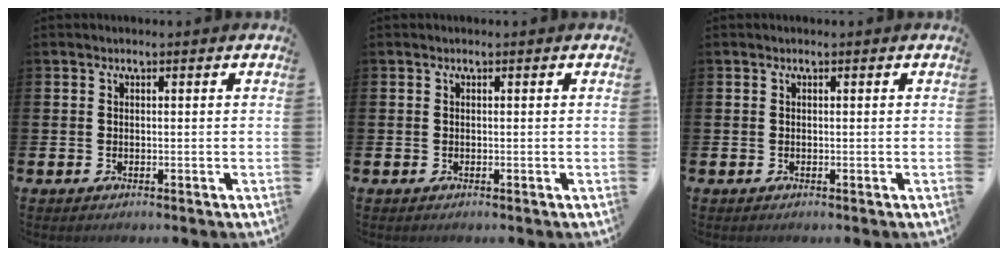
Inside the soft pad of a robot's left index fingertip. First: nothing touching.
{"total": 0.0}
{"total": 0.0}